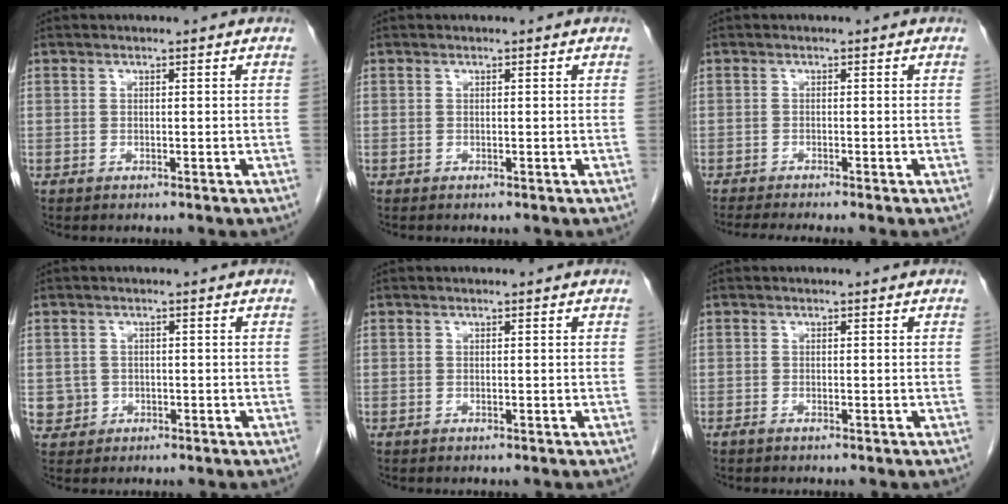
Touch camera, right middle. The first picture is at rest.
{"total": 0.0}
{"total": 4.9, "force": [-4.2, -0.6, 2.5], "torque": [-0.030, -0.013, -0.069]}
{"total": 2.7, "force": [-0.4, 2.6, 0.1], "torque": [0.006, 0.009, -0.001]}
{"total": 0.0}
{"total": 0.5, "force": [-0.5, 0.0, 0.3], "torque": [-0.008, 0.000, -0.009]}